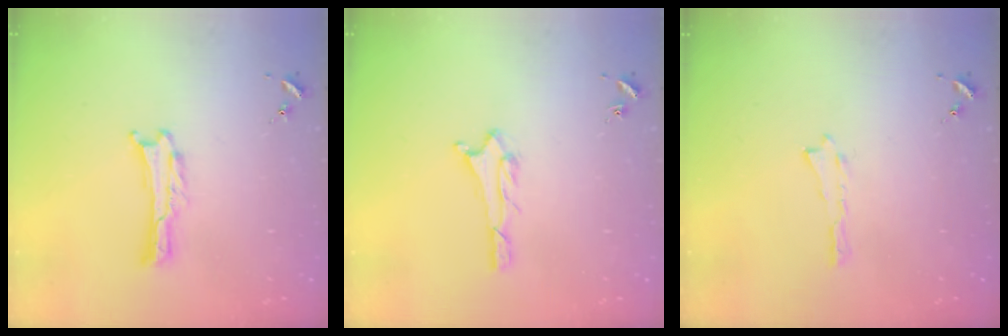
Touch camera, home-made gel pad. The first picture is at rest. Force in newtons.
{"total": 2.0, "press": 2.0, "slide": 0.2}
{"total": 0.0}